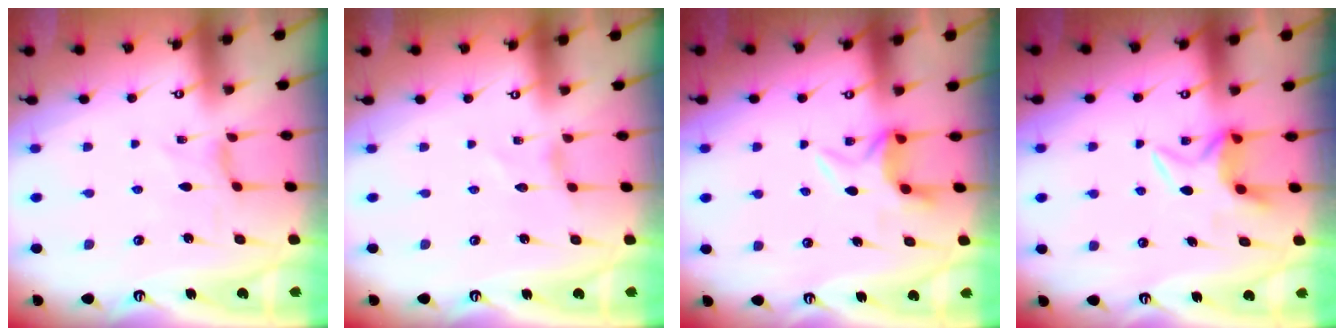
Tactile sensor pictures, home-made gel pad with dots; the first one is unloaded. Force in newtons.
{"total": 0.0}
{"total": 5.1, "press": 4.9, "slide": 1.4}
{"total": 6.3, "press": 6.3, "slide": 0.6}